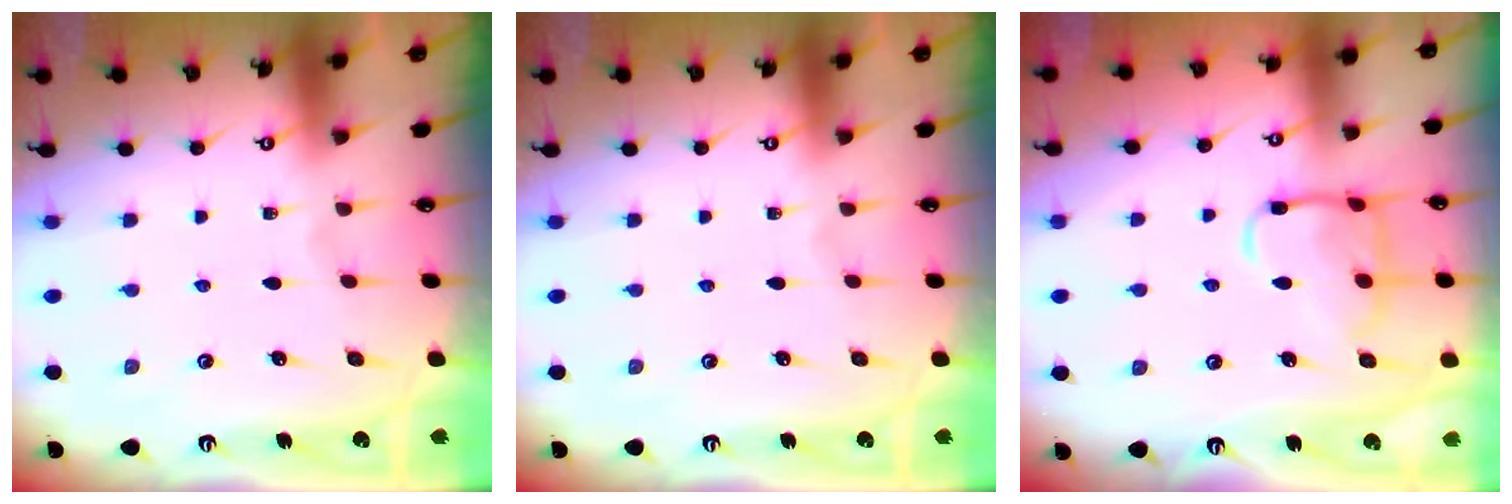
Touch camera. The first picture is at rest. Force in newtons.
{"total": 0.0}
{"total": 12.2, "press": 12.2, "slide": 0.9}